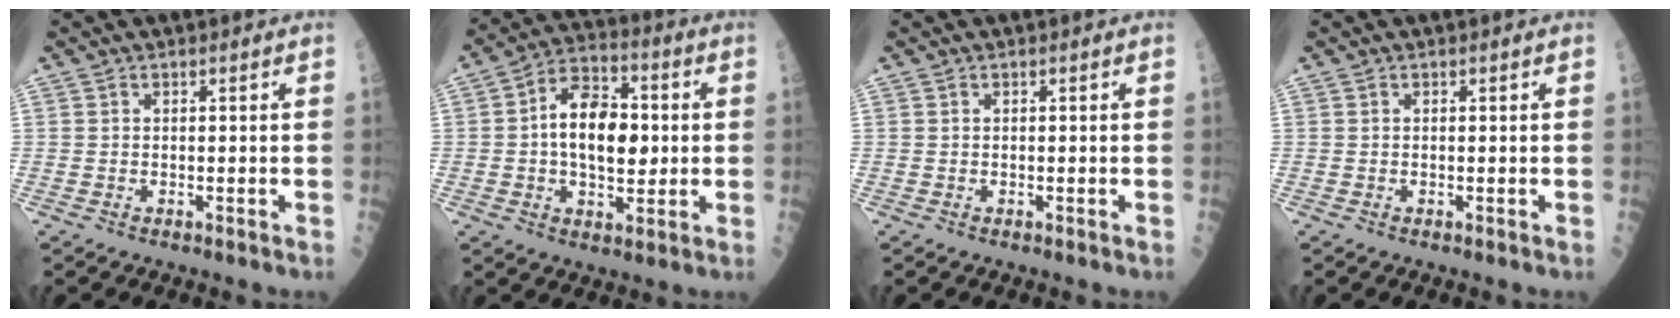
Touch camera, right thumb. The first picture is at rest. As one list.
[{"total": 14.0, "force": [0.6, 8.2, 11.3], "torque": [-0.150, 0.017, 0.002]}, {"total": 0.0}, {"total": 0.0}]